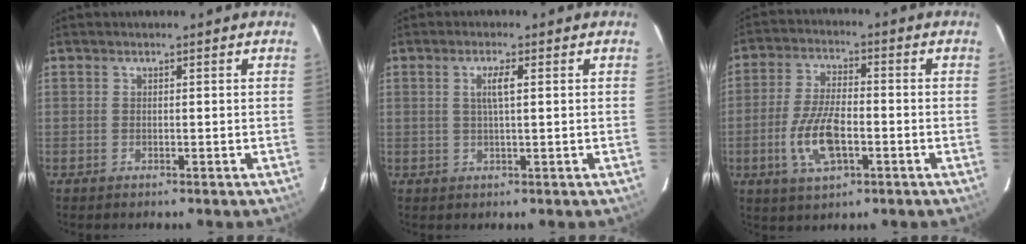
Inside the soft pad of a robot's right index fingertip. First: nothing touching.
{"total": 2.9, "force": [0.7, 0.3, 2.8], "torque": [-0.053, 0.002, 0.013]}
{"total": 10.5, "force": [-3.2, 4.5, 8.9], "torque": [-0.186, -0.003, -0.057]}